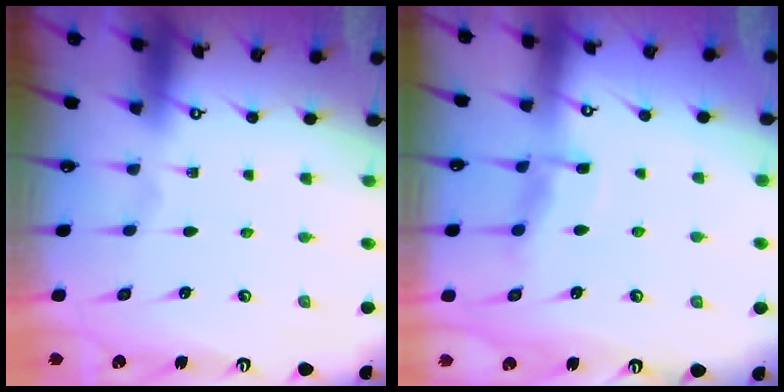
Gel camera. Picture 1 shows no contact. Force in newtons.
{"total": 7.8, "press": 7.7, "slide": 0.8}